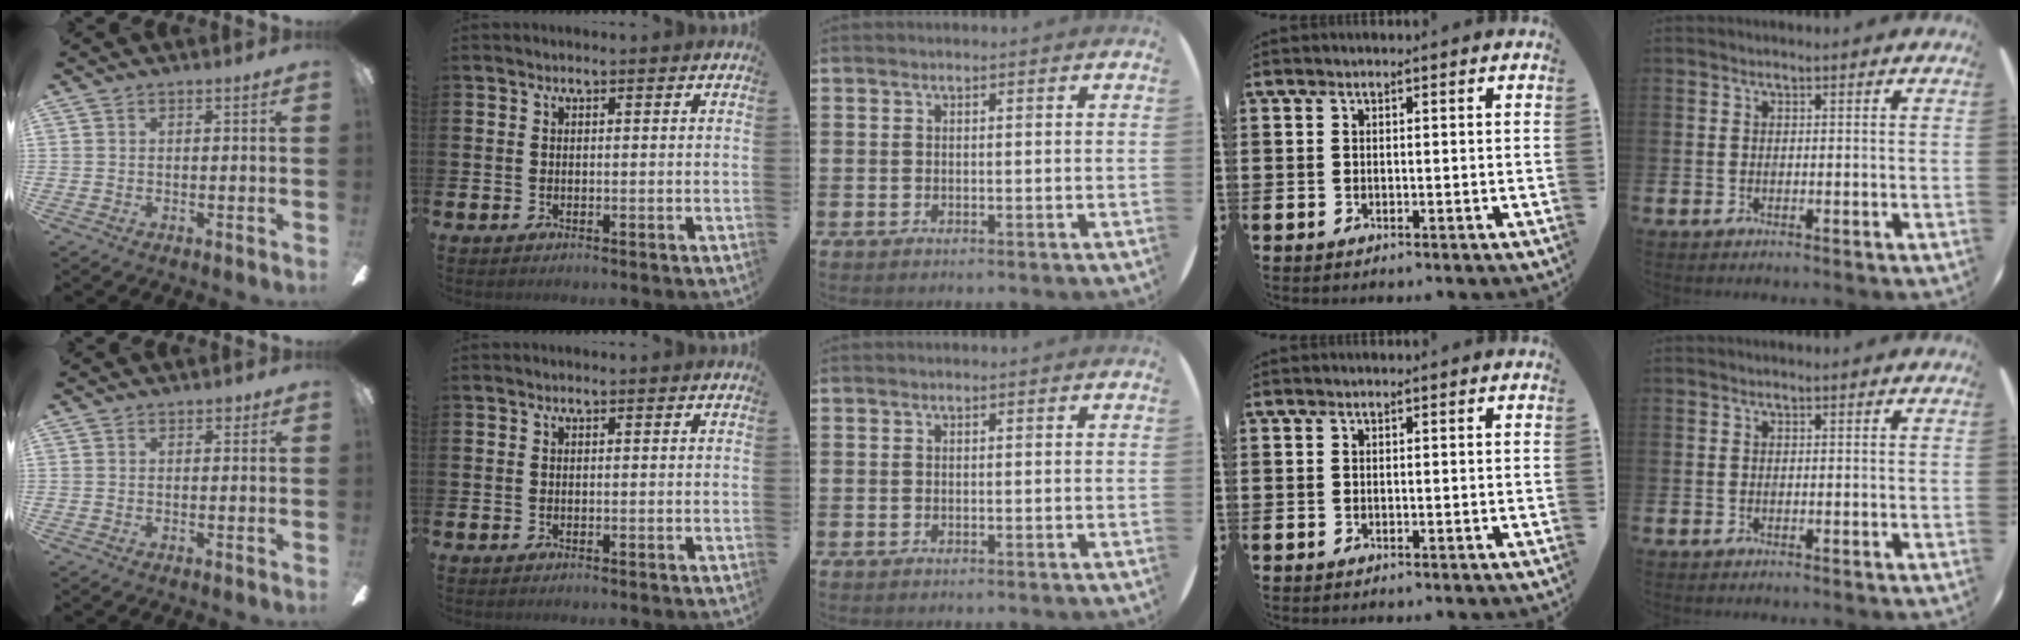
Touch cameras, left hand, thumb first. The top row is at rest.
{"thumb": {"total": 1.4, "force": [0.8, 0.9, 0.6], "torque": [-0.004, 0.000, 0.012]}}